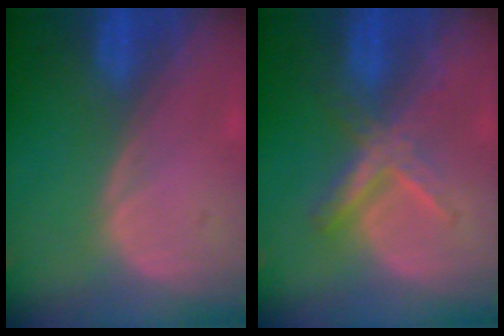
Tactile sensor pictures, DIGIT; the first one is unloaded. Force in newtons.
{"total": 5.6, "press": 5.5, "slide": 1.2}